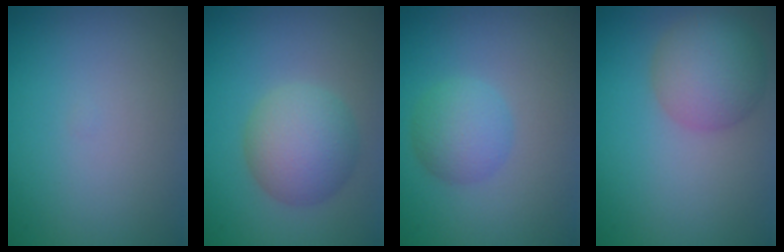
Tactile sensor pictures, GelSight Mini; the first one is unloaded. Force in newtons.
{"total": 5.1, "press": 5.1, "slide": 0.1}
{"total": 3.1, "press": 3.1, "slide": 0.0}
{"total": 5.0, "press": 5.0, "slide": 0.2}